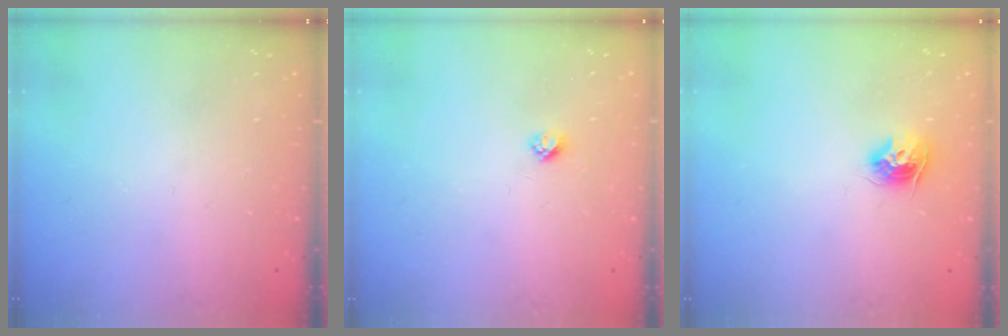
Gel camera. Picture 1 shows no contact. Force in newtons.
{"total": 2.7, "press": 2.6, "slide": 0.3}
{"total": 9.6, "press": 9.6, "slide": 0.7}